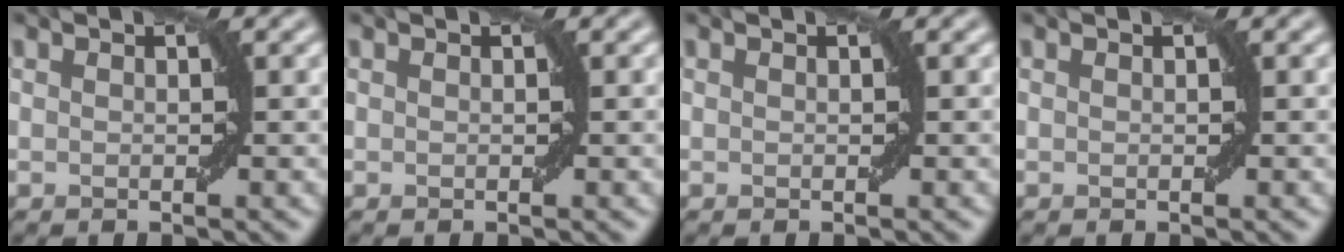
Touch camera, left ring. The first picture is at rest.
{"total": 0.0}
{"total": 0.0}
{"total": 0.0}